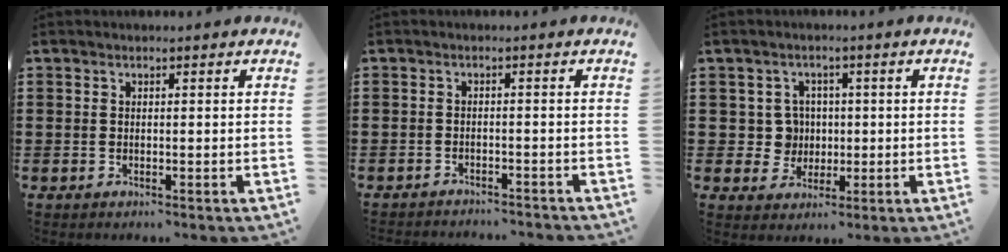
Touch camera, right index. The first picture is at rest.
{"total": 1.8, "force": [-1.8, 0.0, 0.1], "torque": [-0.007, 0.002, -0.037]}
{"total": 4.7, "force": [0.1, 4.4, 1.6], "torque": [-0.051, 0.013, 0.001]}